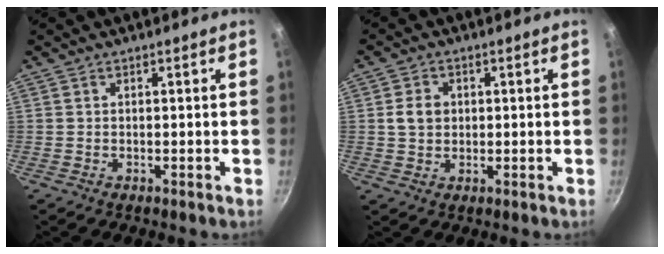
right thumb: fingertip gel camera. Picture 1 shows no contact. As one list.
[{"total": 4.3, "force": [0.6, 3.5, 2.5], "torque": [-0.031, 0.004, 0.007]}]